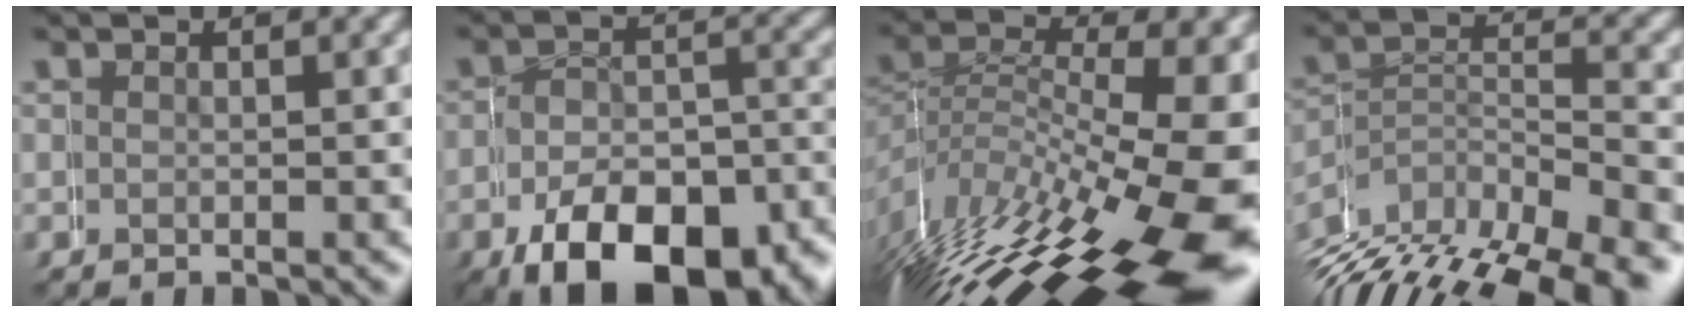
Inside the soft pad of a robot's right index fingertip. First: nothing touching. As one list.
[{"total": 11.4, "force": [-8.0, 5.4, 5.9], "torque": [-0.087, -0.034, -0.105]}, {"total": 12.3, "force": [-3.3, 6.0, 10.2], "torque": [-0.170, -0.028, -0.030]}, {"total": 8.9, "force": [-6.1, 4.6, 4.6], "torque": [-0.069, -0.012, -0.091]}]